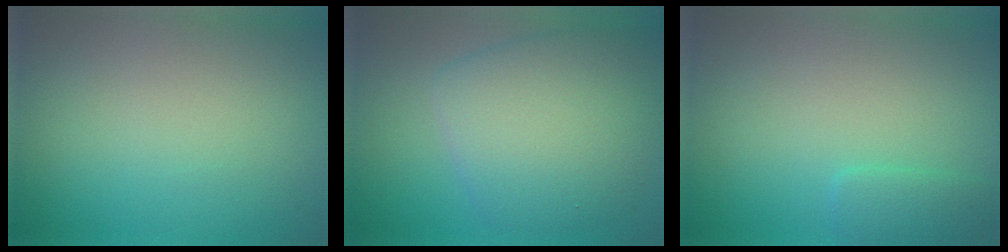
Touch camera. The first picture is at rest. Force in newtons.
{"total": 6.8, "press": 6.7, "slide": 0.3}
{"total": 1.5, "press": 1.5, "slide": 0.1}